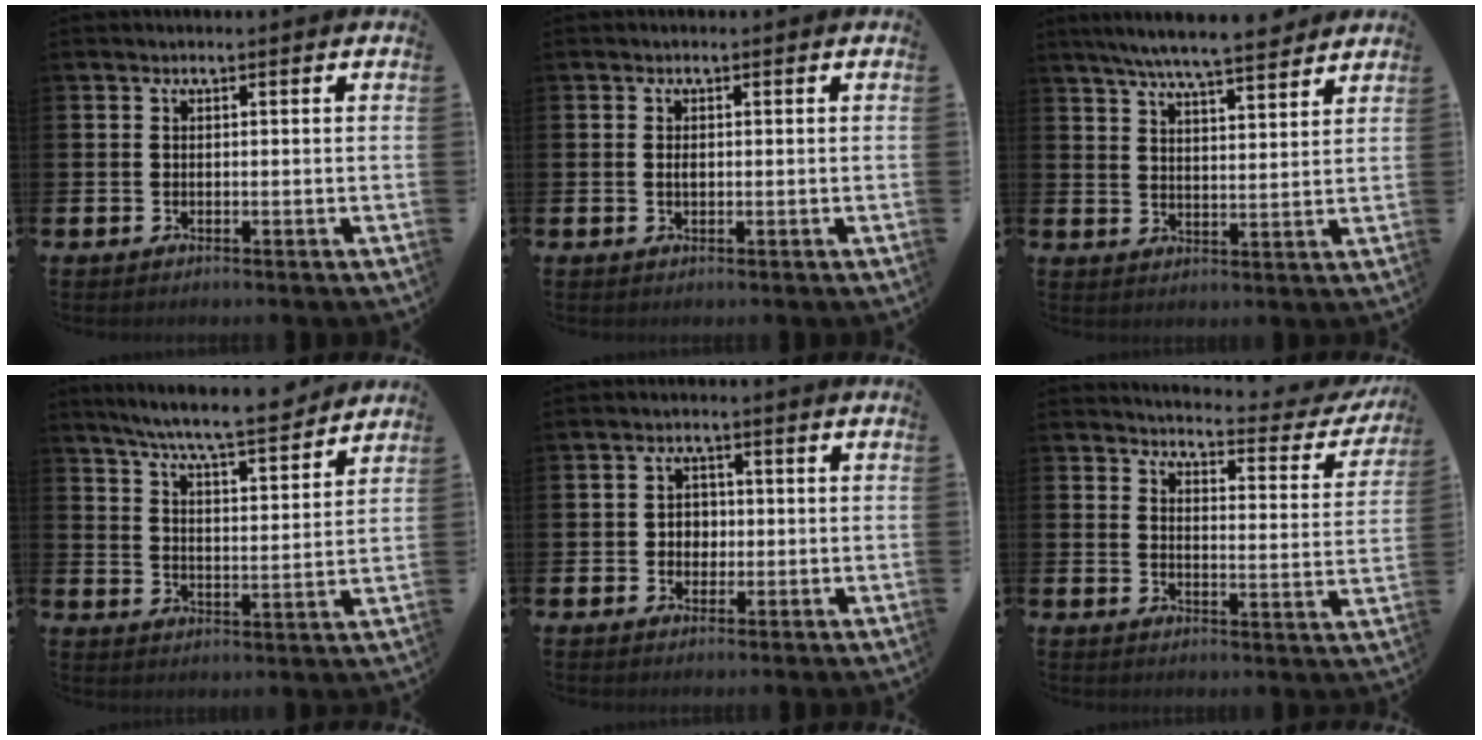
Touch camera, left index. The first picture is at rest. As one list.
[{"total": 0.8, "force": [0.1, 0.4, 0.7], "torque": [-0.015, 0.003, 0.000]}, {"total": 7.0, "force": [6.6, 0.3, 2.4], "torque": [-0.063, -0.033, 0.116]}, {"total": 7.7, "force": [7.2, 0.0, 2.7], "torque": [-0.071, -0.046, 0.125]}, {"total": 2.5, "force": [0.0, 2.3, 1.0], "torque": [-0.010, 0.002, -0.008]}, {"total": 3.7, "force": [3.6, 0.6, 0.8], "torque": [-0.023, -0.036, 0.053]}]